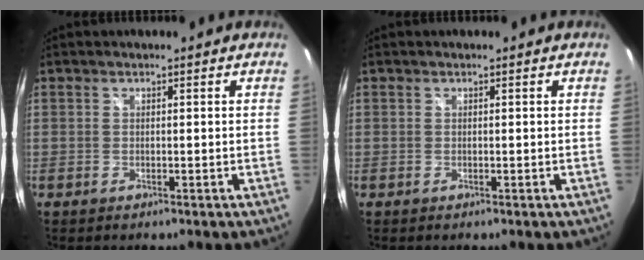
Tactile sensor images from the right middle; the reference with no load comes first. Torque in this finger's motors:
{"motor_torque": [0.00, 0.00, -0.01, 0.00]}